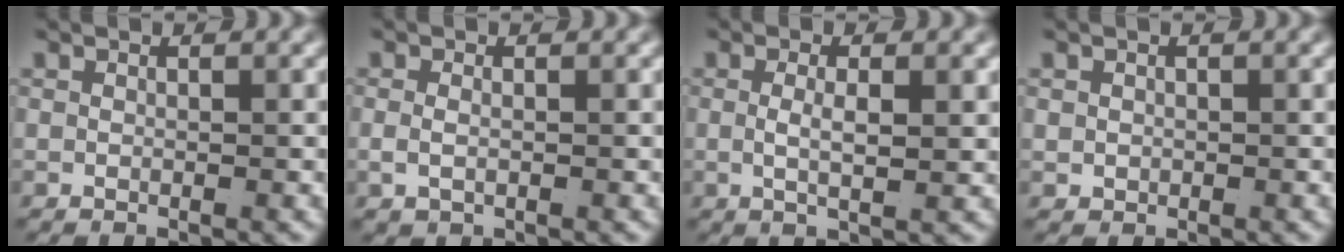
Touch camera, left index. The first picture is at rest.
{"total": 1.1, "force": [-0.3, 0.5, 1.0], "torque": [-0.030, -0.011, 0.004]}
{"total": 2.5, "force": [0.1, 0.1, 2.5], "torque": [-0.051, -0.013, 0.012]}
{"total": 0.9, "force": [0.0, 0.7, 0.4], "torque": [-0.017, -0.011, 0.010]}